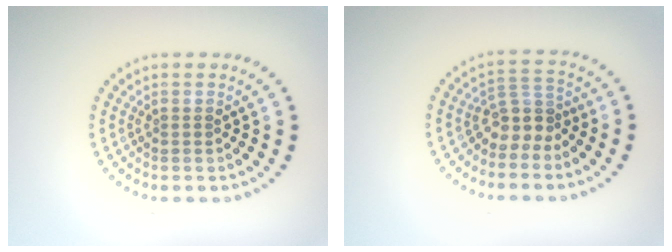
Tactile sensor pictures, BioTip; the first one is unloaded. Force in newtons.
{"total": 3.0, "press": 2.2, "slide": 2.0}